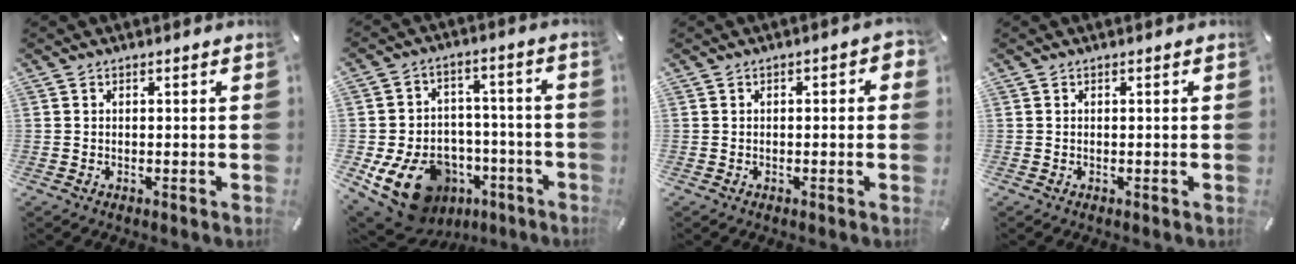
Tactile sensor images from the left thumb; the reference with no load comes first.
{"total": 15.9, "force": [-6.7, 11.9, 8.2], "torque": [-0.151, 0.031, -0.098]}
{"total": 2.0, "force": [-0.5, 0.9, 1.7], "torque": [-0.022, 0.004, -0.012]}
{"total": 0.0}